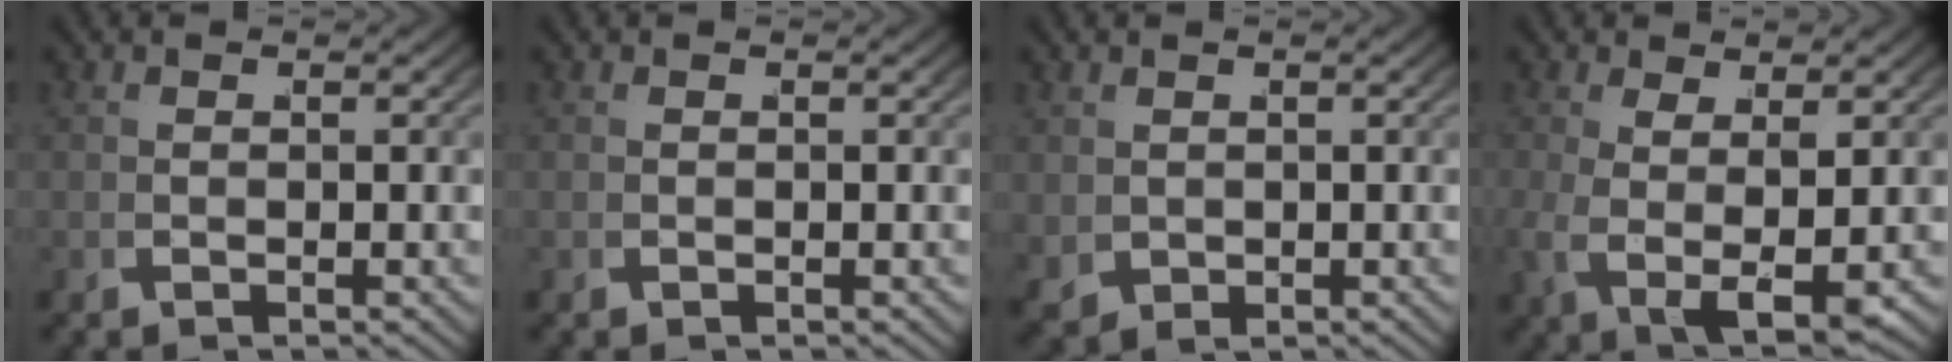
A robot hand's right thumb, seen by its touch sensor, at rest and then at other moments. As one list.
[{"total": 0.0}, {"total": 1.7, "force": [0.4, 1.4, 0.9], "torque": [-0.026, -0.012, 0.024]}, {"total": 6.0, "force": [-0.2, 2.8, 5.3], "torque": [-0.124, -0.034, 0.023]}]